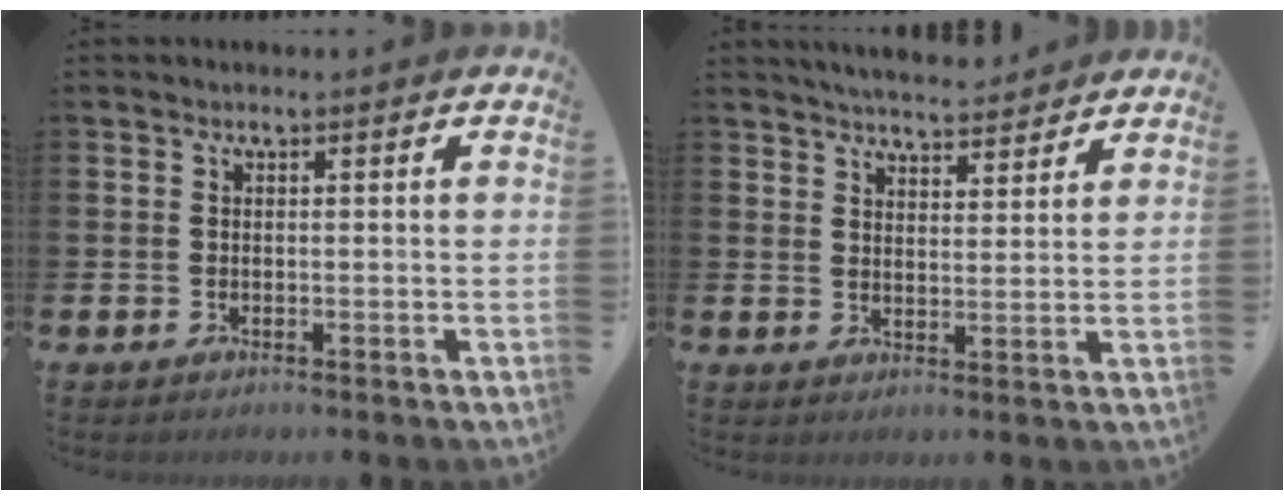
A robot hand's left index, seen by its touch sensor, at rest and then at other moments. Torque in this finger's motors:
{"motor_torque": [1.07, -1.07, 0.44, 0.13]}